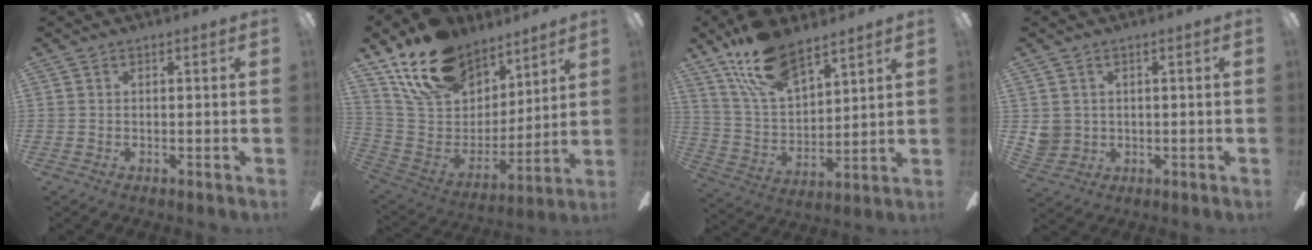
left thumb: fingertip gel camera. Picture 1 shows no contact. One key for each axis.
{"total": 19.2, "fx": 13.9, "fy": 10.9, "fz": 7.7, "tx": -0.153, "ty": -0.080, "tz": 0.259}
{"total": 17.2, "fx": 12.1, "fy": 7.6, "fz": 9.5, "tx": -0.183, "ty": -0.054, "tz": 0.219}
{"total": 4.0, "fx": 1.1, "fy": 3.7, "fz": 0.8, "tx": -0.015, "ty": 0.007, "tz": 0.024}